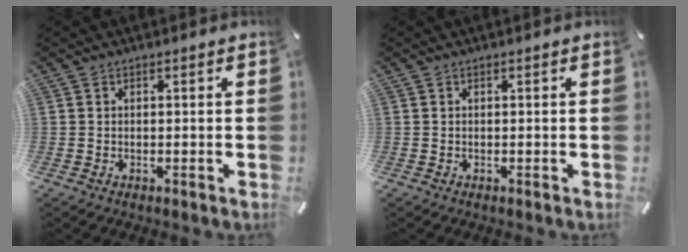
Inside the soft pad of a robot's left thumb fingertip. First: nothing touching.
{"total": 0.0}